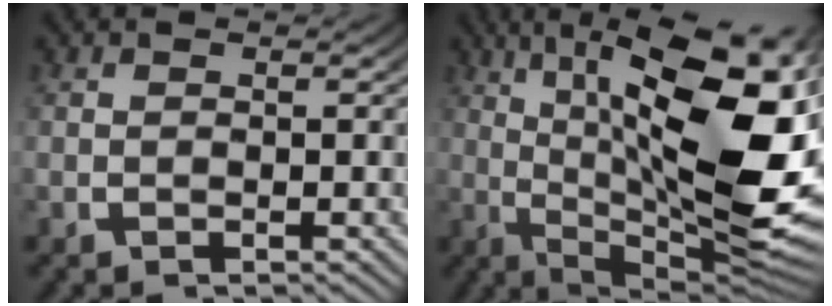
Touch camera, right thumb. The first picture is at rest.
{"total": 19.4, "force": [1.0, 9.8, 16.7], "torque": [-0.249, -0.041, 0.035]}